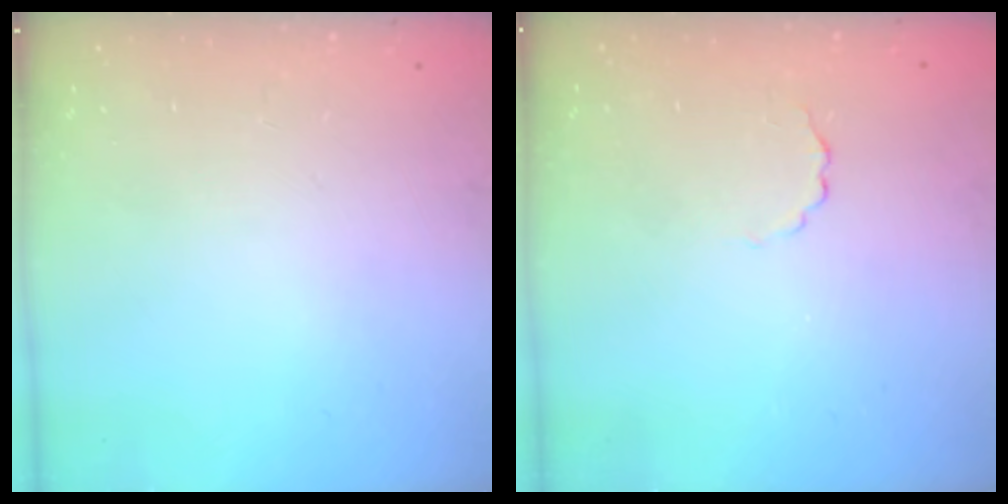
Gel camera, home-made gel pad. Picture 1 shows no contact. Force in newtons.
{"total": 1.5, "press": 1.4, "slide": 0.5}